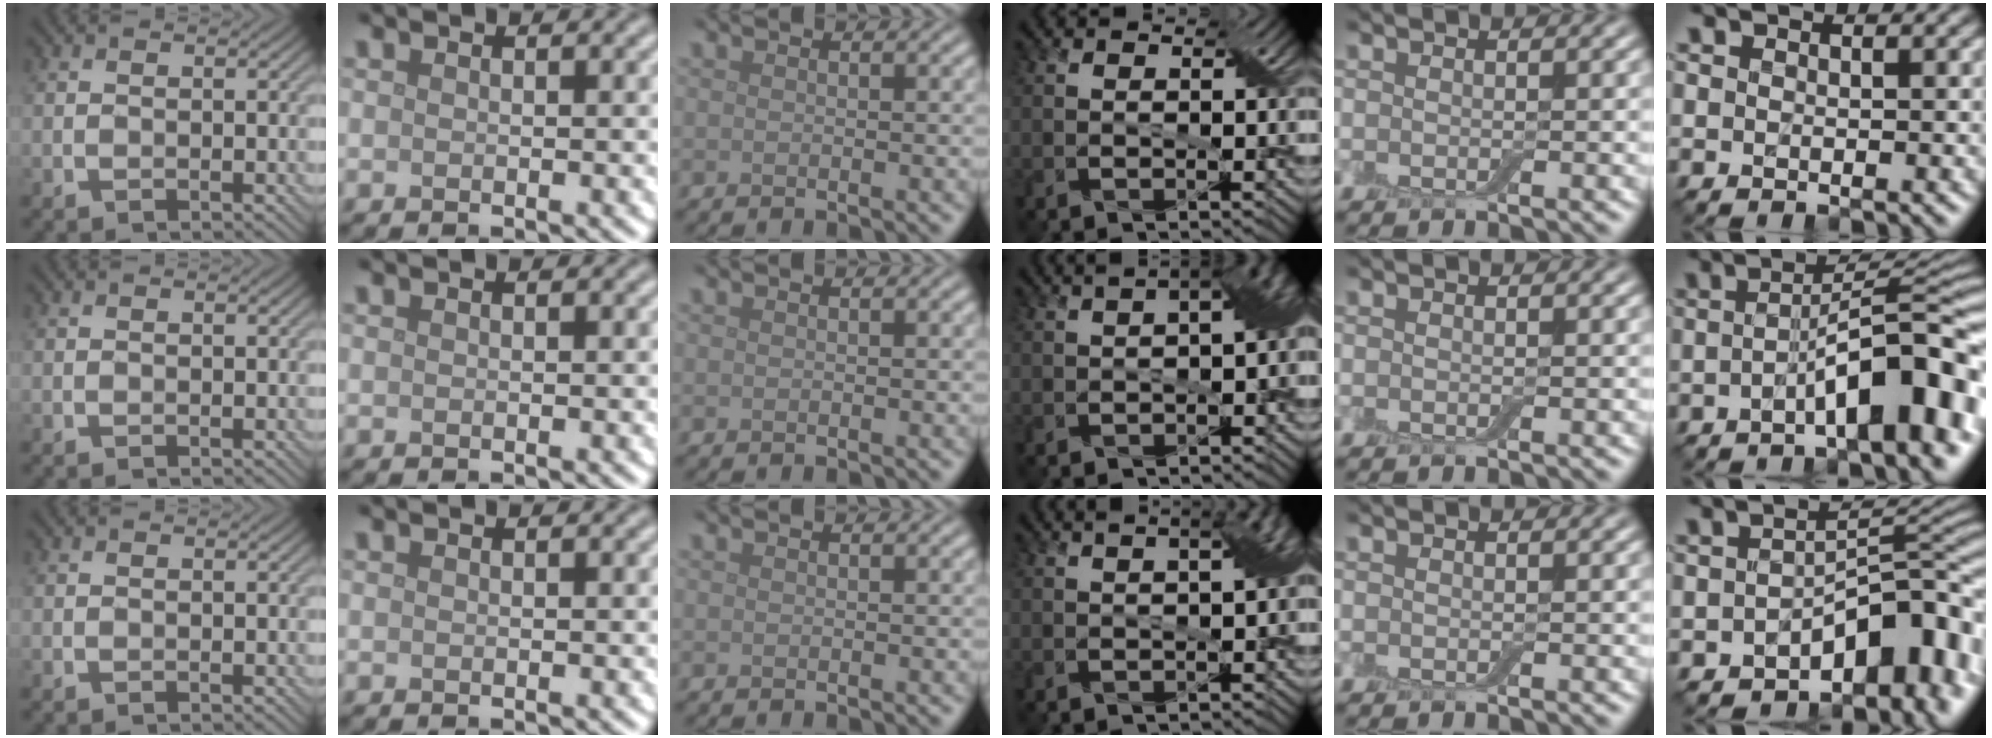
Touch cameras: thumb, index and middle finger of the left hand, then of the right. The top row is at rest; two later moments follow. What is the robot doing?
{"motion": "pour", "object": "bottle"}